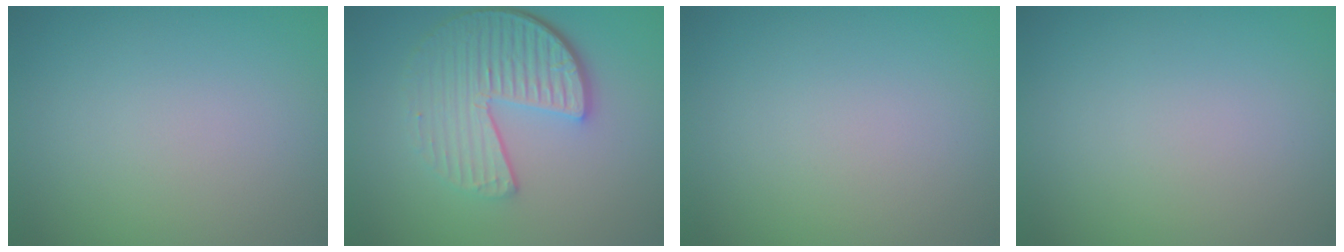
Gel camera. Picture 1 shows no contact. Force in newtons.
{"total": 6.3, "press": 4.4, "slide": 4.4}
{"total": 0.0}
{"total": 0.0}